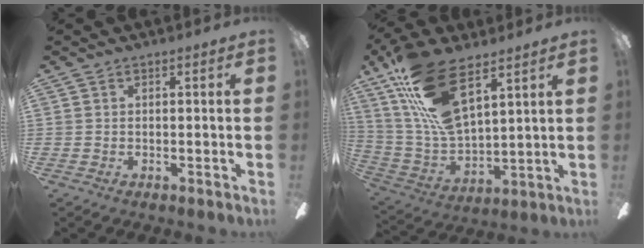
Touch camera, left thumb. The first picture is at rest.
{"total": 19.1, "force": [11.6, 7.5, 13.2], "torque": [-0.301, -0.057, 0.206]}